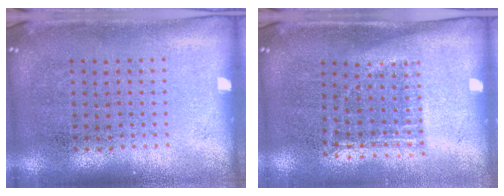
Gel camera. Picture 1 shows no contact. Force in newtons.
{"total": 1.2, "press": 0.9, "slide": 0.8}